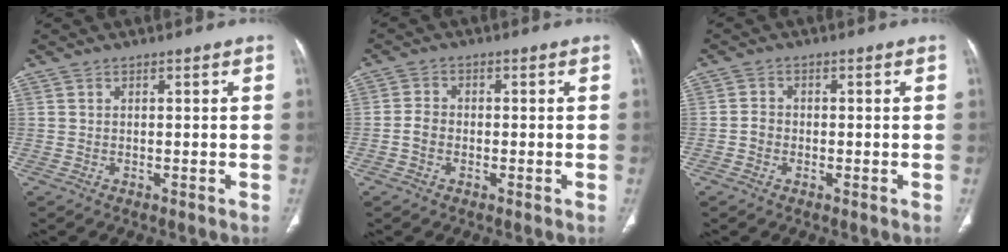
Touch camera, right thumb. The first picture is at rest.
{"total": 2.9, "force": [-1.0, 2.2, 1.6], "torque": [-0.028, 0.009, -0.022]}
{"total": 2.2, "force": [-0.8, 1.8, 0.9], "torque": [-0.010, 0.008, -0.019]}